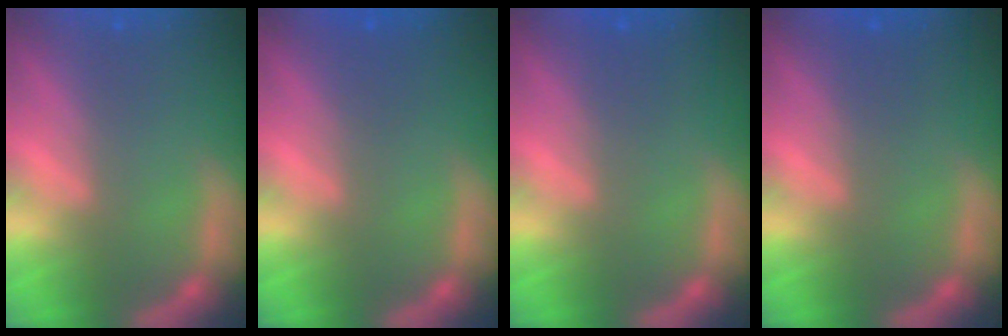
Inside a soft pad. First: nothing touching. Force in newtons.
{"total": 1.5}
{"total": 1.5}
{"total": 1.5}